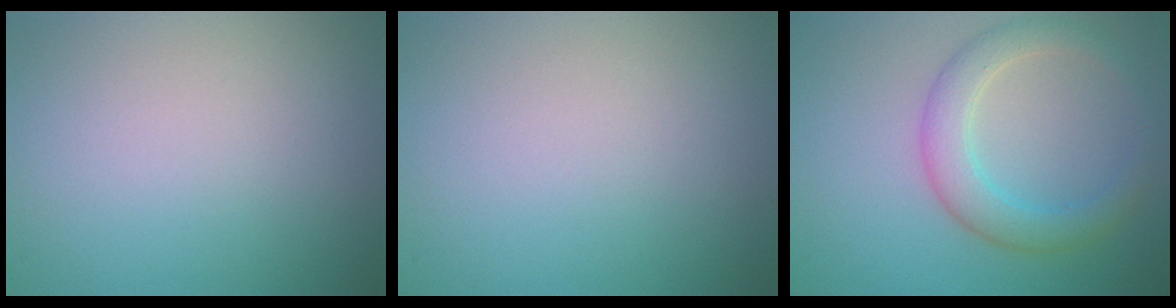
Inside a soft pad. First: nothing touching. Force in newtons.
{"total": 0.0}
{"total": 3.7, "press": 3.7, "slide": 0.1}